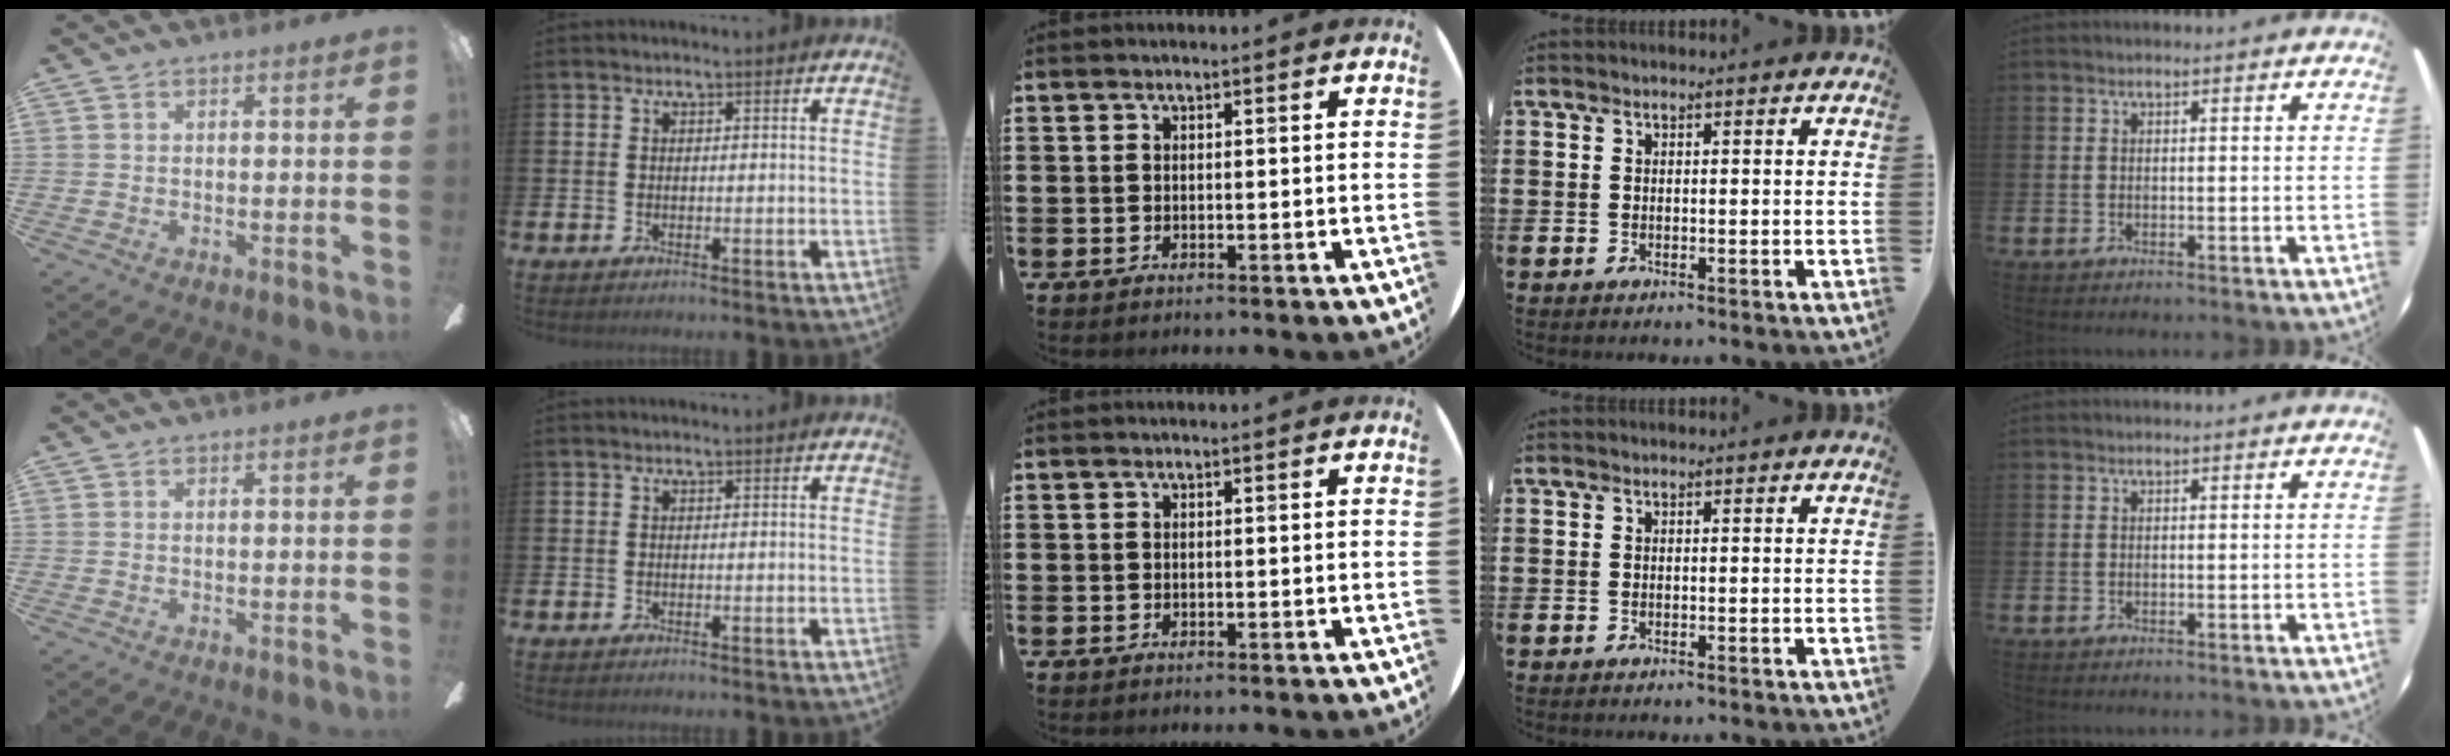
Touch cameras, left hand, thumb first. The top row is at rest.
{}